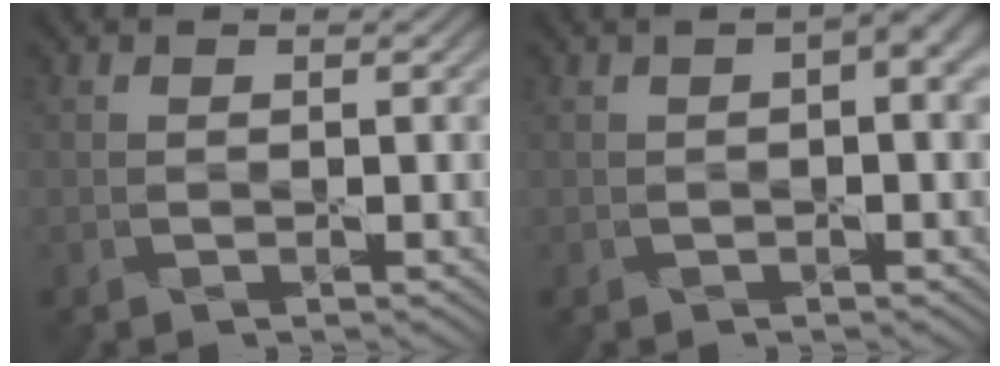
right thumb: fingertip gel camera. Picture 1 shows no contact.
{"total": 3.6, "force": [1.0, 0.9, 3.3], "torque": [-0.049, 0.009, 0.014]}